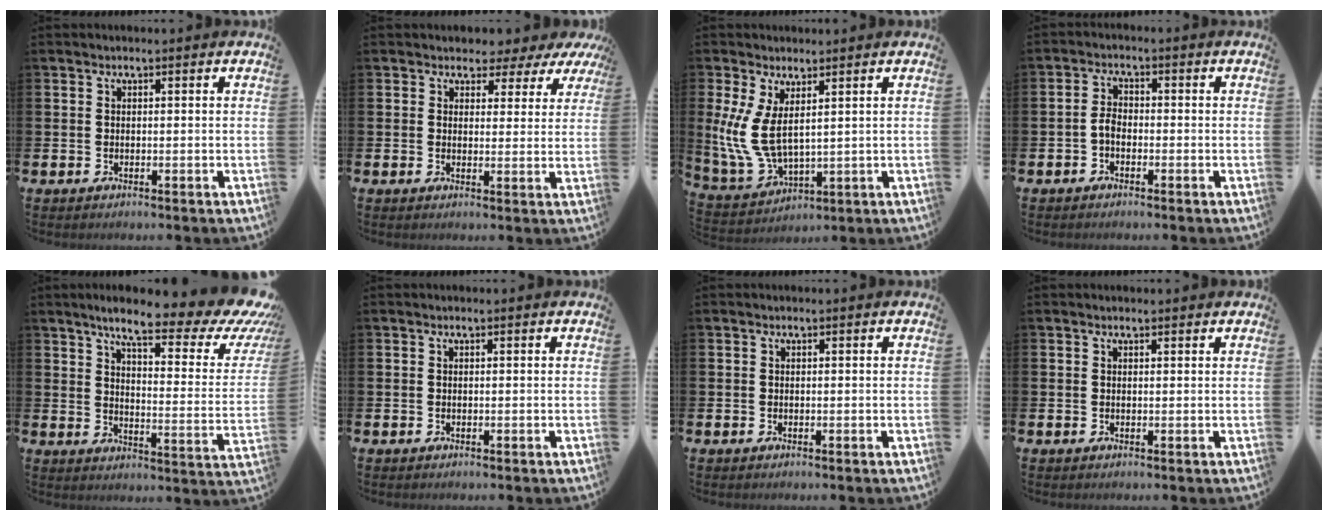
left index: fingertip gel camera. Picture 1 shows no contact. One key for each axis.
{"total": 2.7, "fx": 1.9, "fy": 1.9, "fz": 0.0, "tx": -0.001, "ty": -0.016, "tz": 0.026}
{"total": 7.1, "fx": 2.7, "fy": 3.5, "fz": 5.6, "tx": -0.137, "ty": -0.013, "tz": 0.049}
{"total": 2.2, "fx": -0.8, "fy": 1.4, "fz": 1.6, "tx": -0.022, "ty": 0.002, "tz": -0.018}
{"total": 9.7, "fx": 7.1, "fy": 2.1, "fz": 6.2, "tx": -0.113, "ty": -0.052, "tz": 0.106}
{"total": 0.0}
{"total": 0.0}
{"total": 0.6, "fx": 0.6, "fy": 0.2, "fz": 0.2, "tx": 0.004, "ty": -0.001, "tz": 0.008}